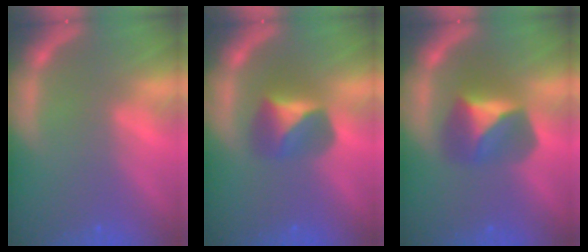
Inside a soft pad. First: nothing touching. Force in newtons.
{"total": 3.9}
{"total": 4.9}